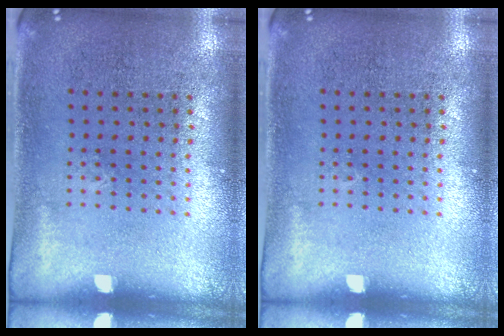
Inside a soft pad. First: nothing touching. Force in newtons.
{"total": 0.0}